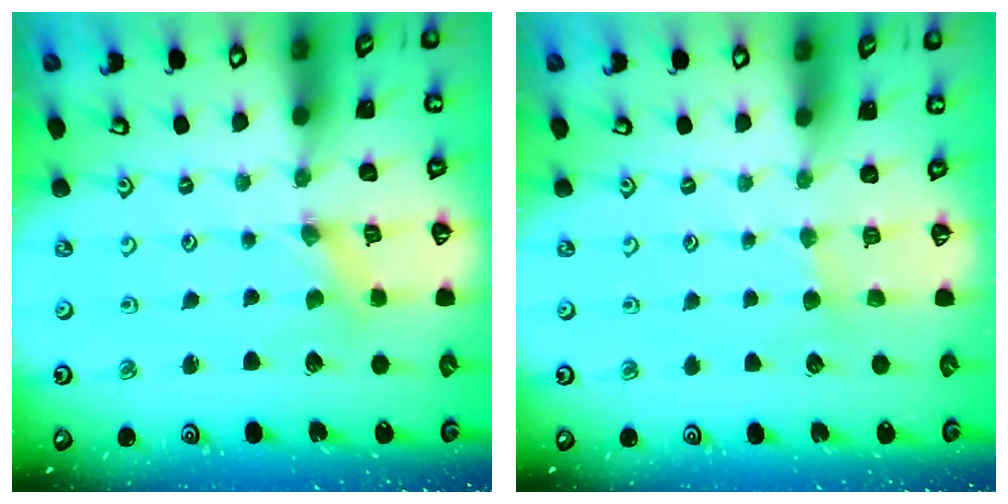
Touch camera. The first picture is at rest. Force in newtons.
{"total": 2.4, "press": 2.4, "slide": 0.4}